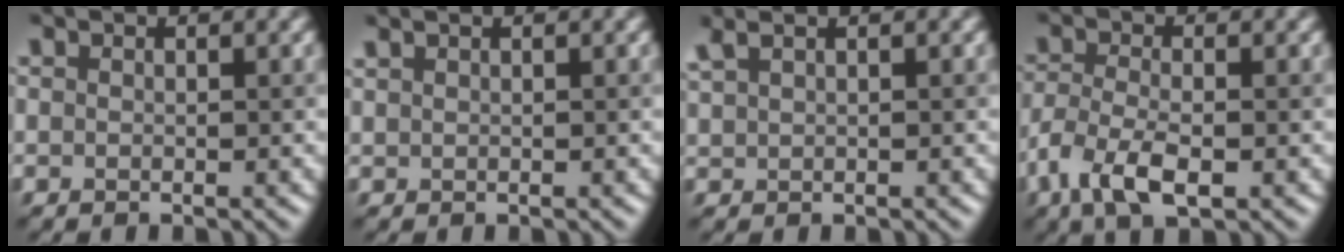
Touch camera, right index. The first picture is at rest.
{"total": 0.8, "force": [0.8, 0.1, -0.1], "torque": [0.004, 0.009, 0.014]}
{"total": 1.7, "force": [1.5, 0.5, 0.6], "torque": [-0.011, 0.013, 0.035]}
{"total": 4.6, "force": [-1.7, 2.2, 3.6], "torque": [-0.081, -0.001, -0.040]}